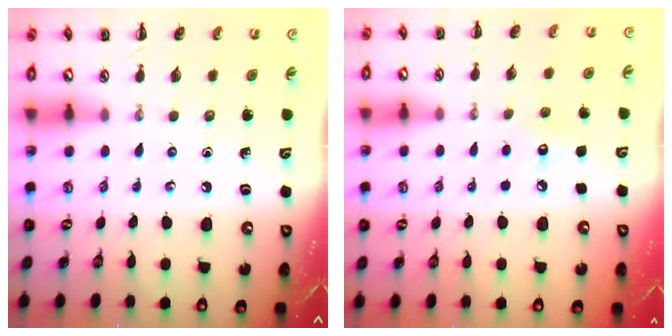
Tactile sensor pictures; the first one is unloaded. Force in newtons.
{"total": 6.2, "press": 5.9, "slide": 1.6}